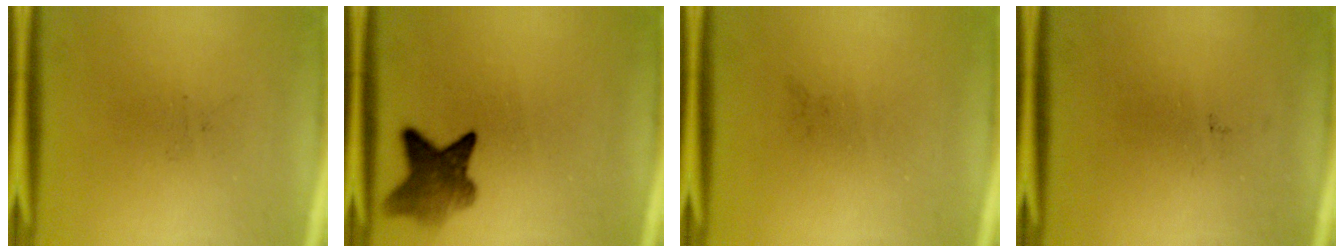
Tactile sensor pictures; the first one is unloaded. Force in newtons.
{"total": 5.9}
{"total": 0.0}
{"total": 0.0}